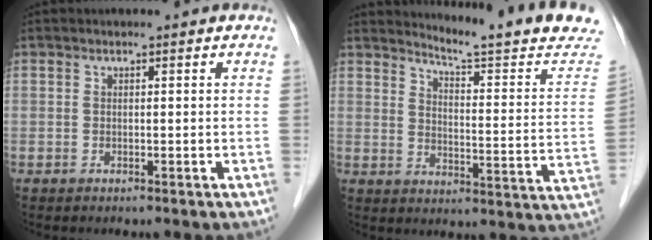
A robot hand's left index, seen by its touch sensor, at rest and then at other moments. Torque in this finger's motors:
{"motor_torque": [-0.15, -0.14, 0.10, 0.00]}